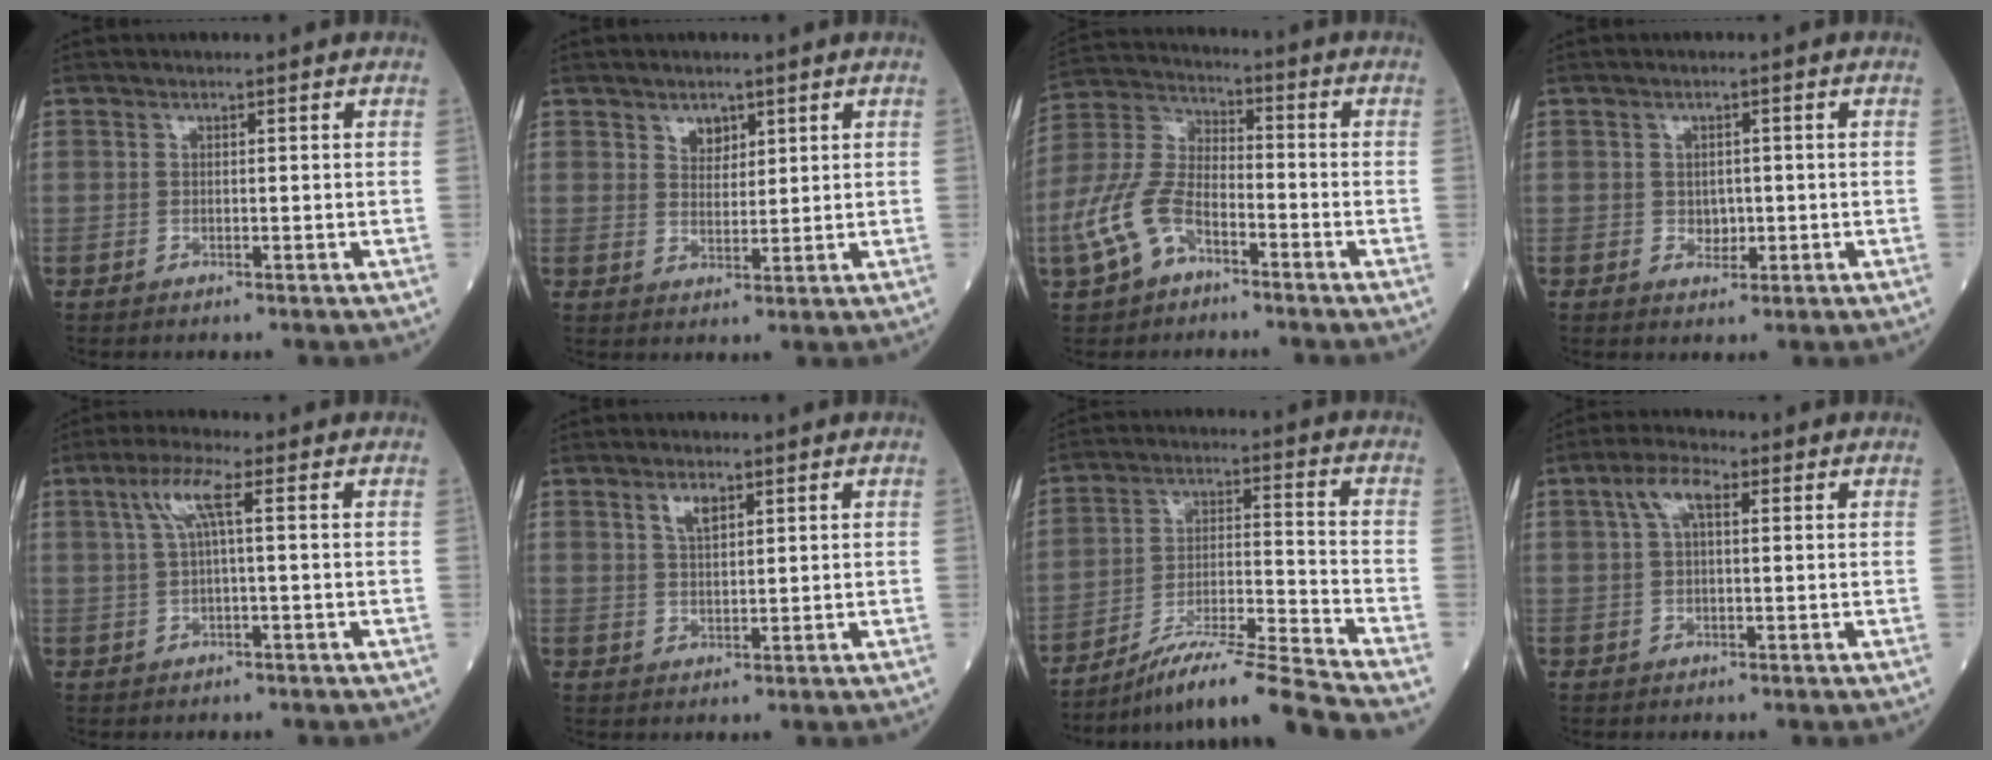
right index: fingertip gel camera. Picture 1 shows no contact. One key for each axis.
{"total": 2.9, "fx": 1.9, "fy": 1.8, "fz": 1.3, "tx": -0.020, "ty": 0.000, "tz": 0.035}
{"total": 10.7, "fx": -5.2, "fy": 5.7, "fz": 7.4, "tx": -0.186, "ty": 0.012, "tz": -0.105}
{"total": 2.1, "fx": -0.3, "fy": 1.6, "fz": 1.2, "tx": -0.014, "ty": 0.003, "tz": -0.002}
{"total": 4.5, "fx": 1.2, "fy": 0.1, "fz": 4.3, "tx": -0.095, "ty": 0.019, "tz": 0.028}
{"total": 3.1, "fx": 1.7, "fy": 1.2, "fz": 2.2, "tx": -0.044, "ty": 0.003, "tz": 0.034}
{"total": 13.3, "fx": -11.9, "fy": -2.6, "fz": 5.4, "tx": -0.085, "ty": 0.011, "tz": -0.207}
{"total": 4.6, "fx": 1.6, "fy": 1.6, "fz": 4.0, "tx": -0.086, "ty": 0.021, "tz": 0.031}